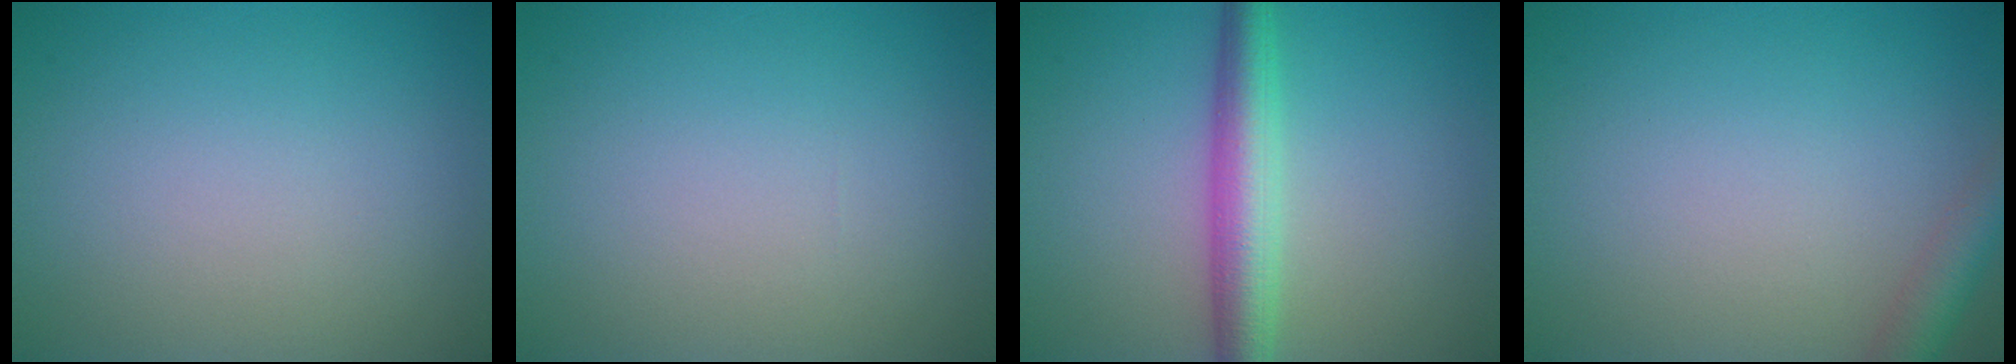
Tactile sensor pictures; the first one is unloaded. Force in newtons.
{"total": 0.0}
{"total": 4.8, "press": 4.8, "slide": 0.1}
{"total": 2.7, "press": 2.7, "slide": 0.1}